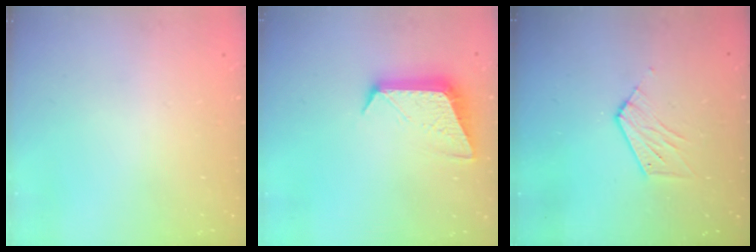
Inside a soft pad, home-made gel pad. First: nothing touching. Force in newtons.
{"total": 10.4, "press": 10.4, "slide": 0.3}
{"total": 6.8, "press": 6.8, "slide": 0.5}